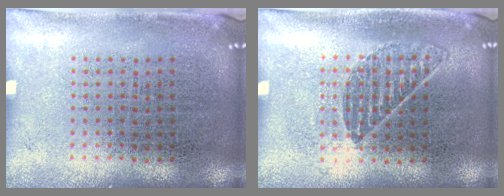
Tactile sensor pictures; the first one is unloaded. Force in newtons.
{"total": 0.9, "press": 0.8, "slide": 0.3}